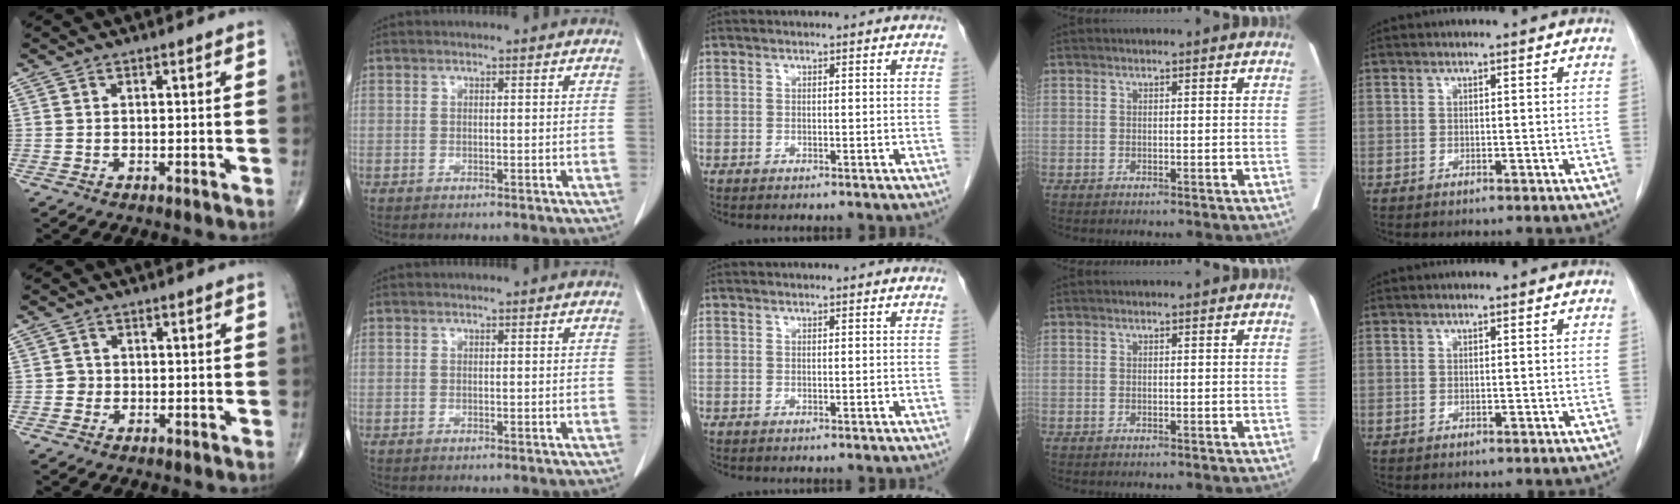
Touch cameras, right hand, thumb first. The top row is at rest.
{"thumb": {"total": 1.3, "force": [-0.3, 1.3, 0.2], "torque": [0.006, 0.006, -0.007]}}